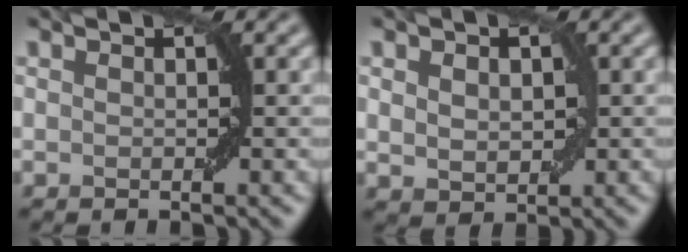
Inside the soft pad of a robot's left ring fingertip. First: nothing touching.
{"total": 2.3, "force": [0.5, 1.7, 1.5], "torque": [-0.024, -0.001, 0.012]}